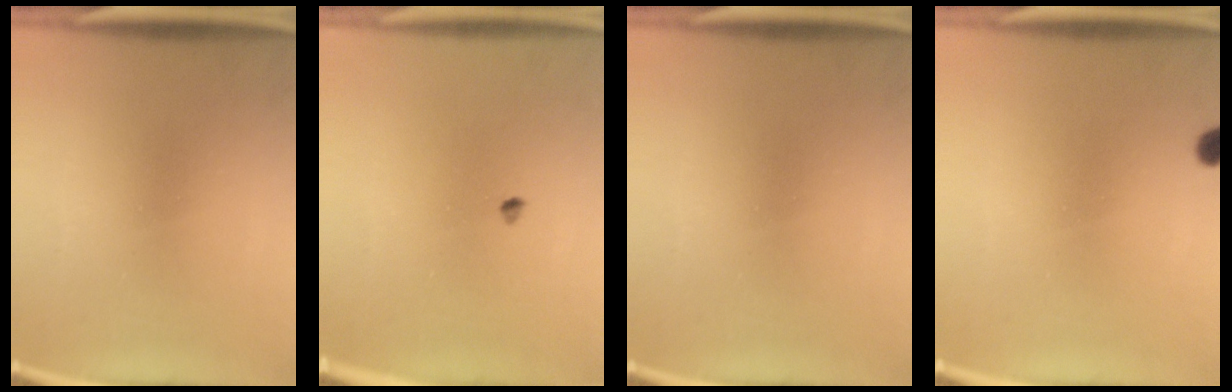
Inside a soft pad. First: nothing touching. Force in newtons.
{"total": 0.7}
{"total": 0.0}
{"total": 1.7}